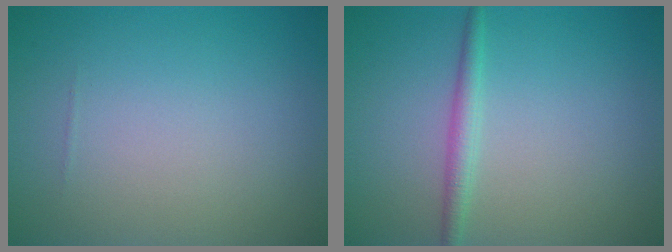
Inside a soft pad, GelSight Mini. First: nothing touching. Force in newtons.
{"total": 1.7, "press": 1.7, "slide": 0.1}